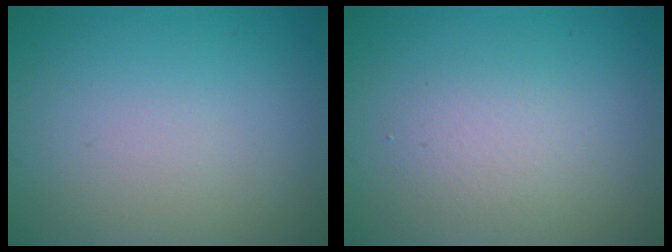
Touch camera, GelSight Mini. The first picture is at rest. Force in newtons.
{"total": 1.9, "press": 1.9, "slide": 0.1}